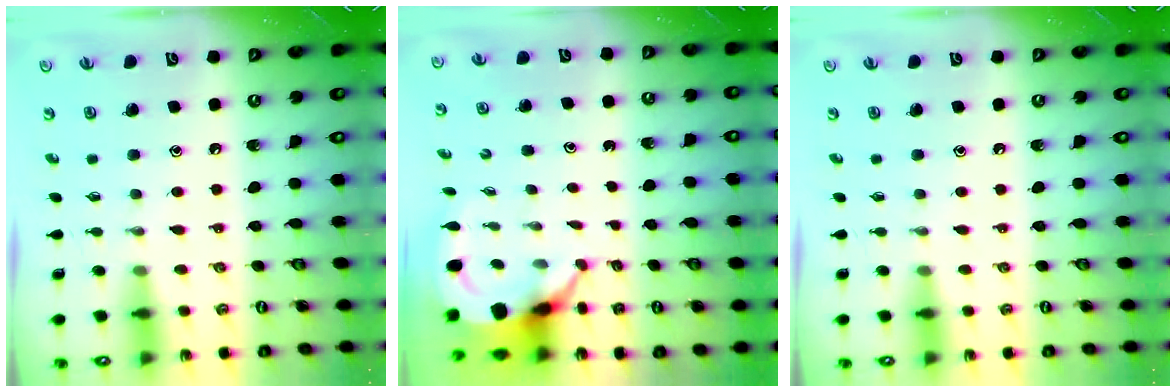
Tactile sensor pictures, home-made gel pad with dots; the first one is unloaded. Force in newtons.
{"total": 5.2, "press": 5.2, "slide": 0.6}
{"total": 0.0}